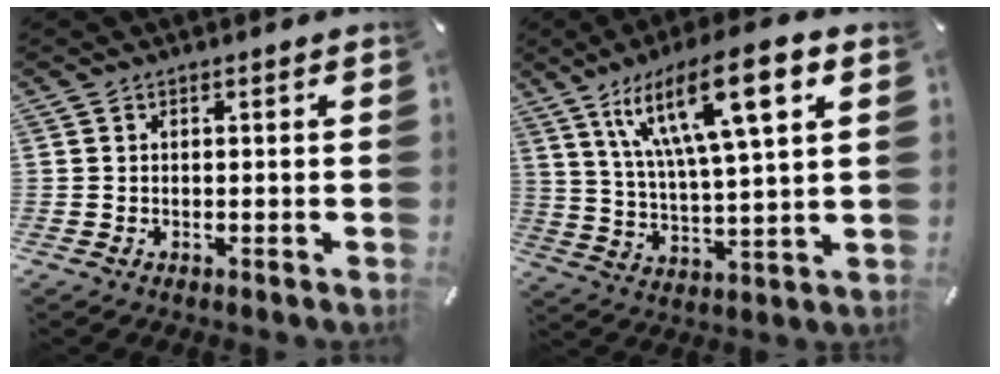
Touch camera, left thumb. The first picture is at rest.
{"total": 18.4, "force": [9.6, 4.7, 15.0], "torque": [-0.282, -0.030, 0.149]}